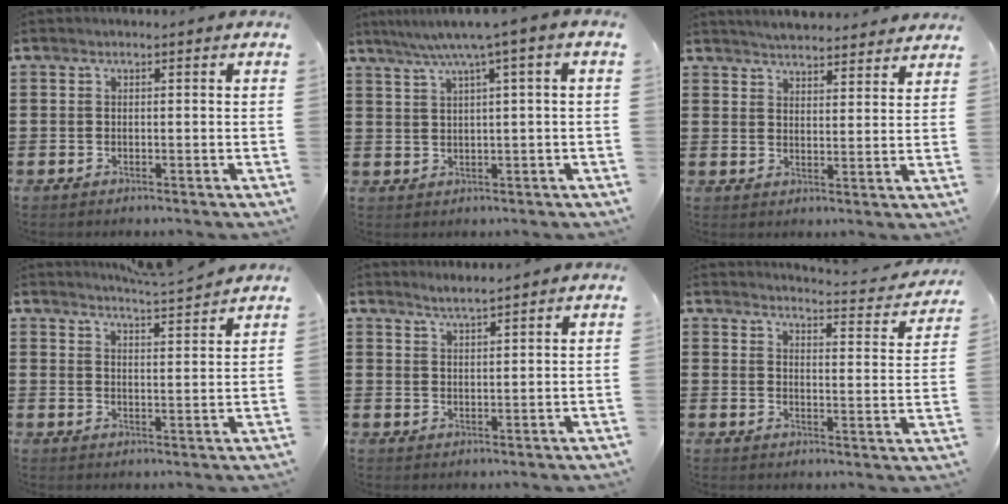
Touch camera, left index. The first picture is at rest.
{"total": 4.0, "force": [1.5, -0.3, 3.7], "torque": [-0.074, -0.006, 0.020]}
{"total": 3.8, "force": [3.8, -0.1, 0.2], "torque": [-0.016, -0.017, 0.068]}
{"total": 4.1, "force": [4.0, -0.6, 0.8], "torque": [-0.022, -0.025, 0.069]}
{"total": 2.0, "force": [1.9, -0.2, 0.4], "torque": [-0.012, 0.000, 0.036]}
{"total": 3.2, "force": [3.1, -0.2, 0.8], "torque": [-0.018, -0.034, 0.044]}